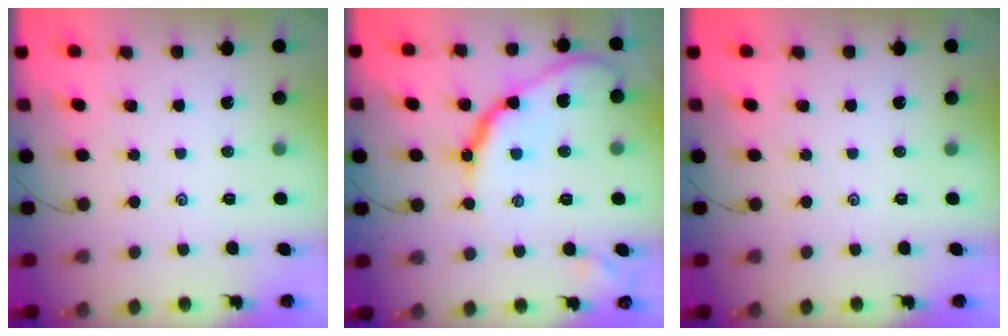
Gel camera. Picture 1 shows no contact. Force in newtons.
{"total": 14.2, "press": 14.2, "slide": 0.9}
{"total": 0.0}